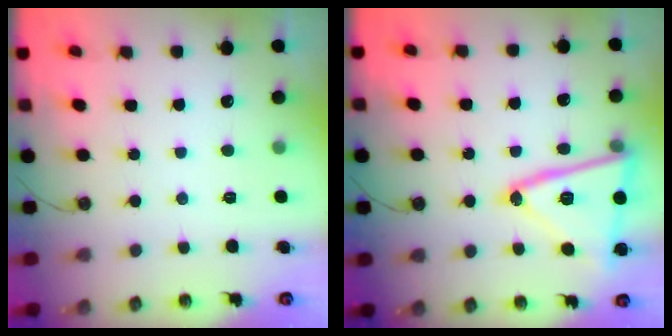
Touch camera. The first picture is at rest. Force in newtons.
{"total": 19.8, "press": 19.7, "slide": 2.3}